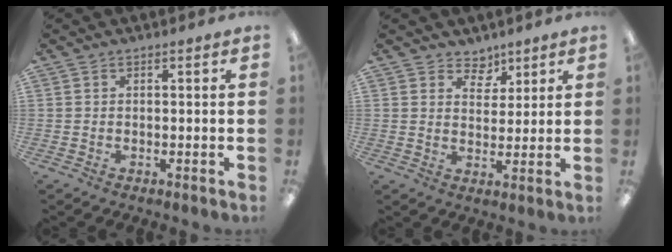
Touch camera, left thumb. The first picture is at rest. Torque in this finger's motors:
{"motor_torque": [-0.09, 0.06, -0.09, -0.24, 0.00]}